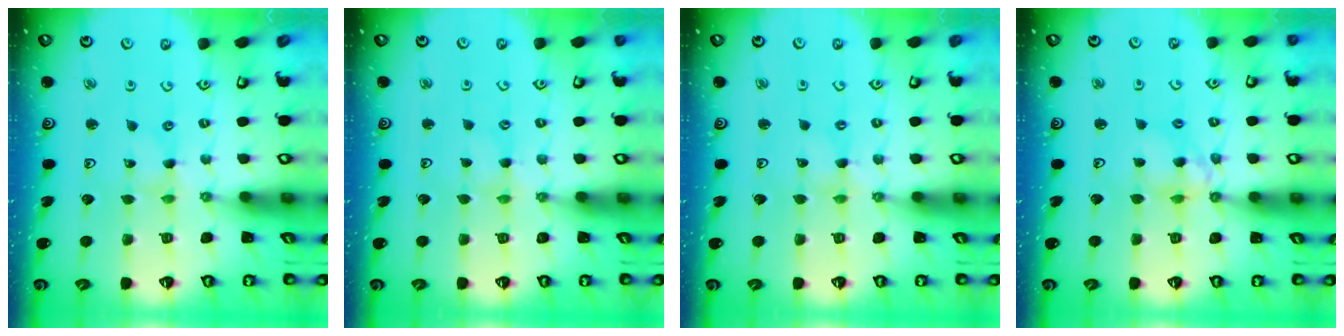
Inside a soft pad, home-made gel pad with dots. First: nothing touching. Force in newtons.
{"total": 1.6, "press": 1.6, "slide": 0.3}
{"total": 0.8, "press": 0.8, "slide": 0.2}
{"total": 8.2, "press": 8.2, "slide": 0.6}